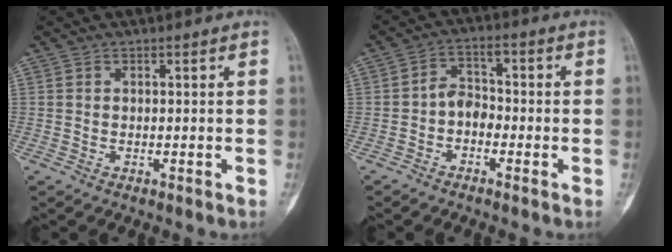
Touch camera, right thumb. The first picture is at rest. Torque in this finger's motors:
{"motor_torque": [0.48, 0.36, 0.09, -0.45, 0.03]}